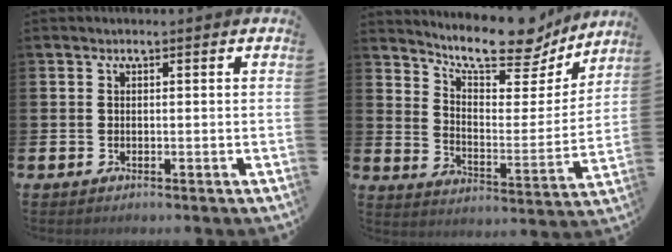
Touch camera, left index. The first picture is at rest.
{"total": 12.1, "force": [10.8, 3.1, 4.4], "torque": [-0.081, -0.081, 0.187]}